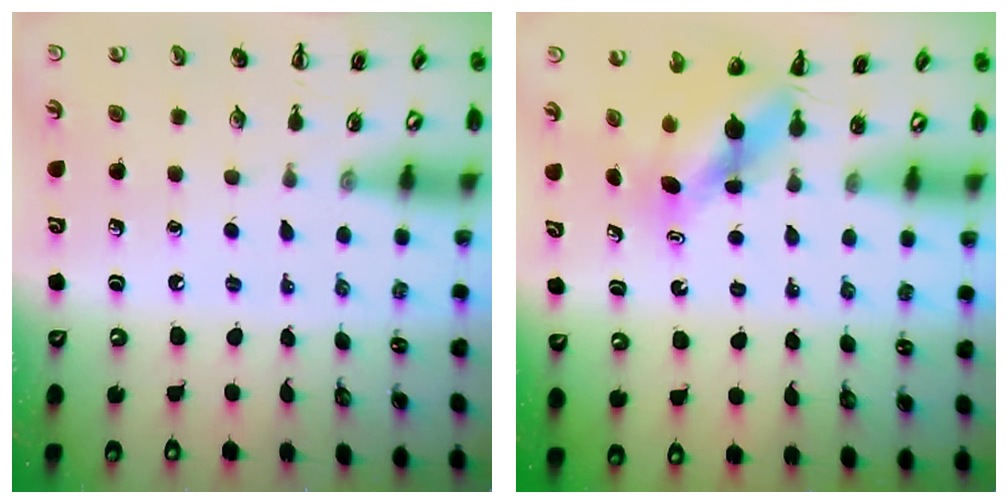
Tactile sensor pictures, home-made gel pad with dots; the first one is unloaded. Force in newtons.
{"total": 5.2, "press": 5.1, "slide": 0.7}